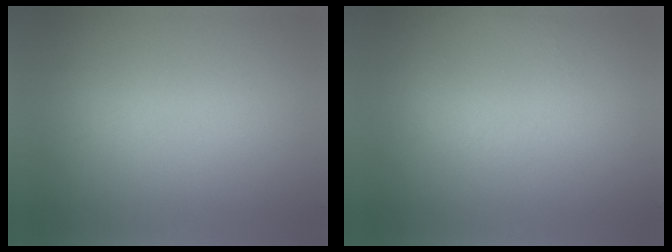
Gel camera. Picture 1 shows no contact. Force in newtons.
{"total": 1.1}